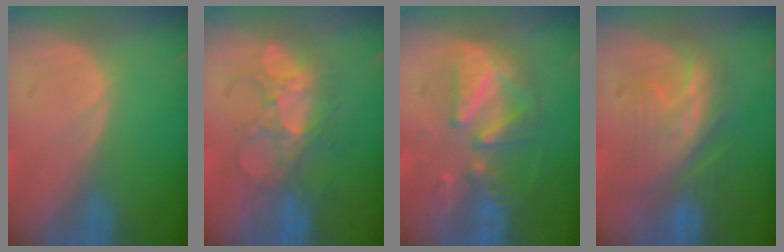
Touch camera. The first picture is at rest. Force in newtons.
{"total": 6.8, "press": 6.6, "slide": 1.6}
{"total": 8.3, "press": 8.1, "slide": 1.9}
{"total": 7.8, "press": 7.6, "slide": 1.4}